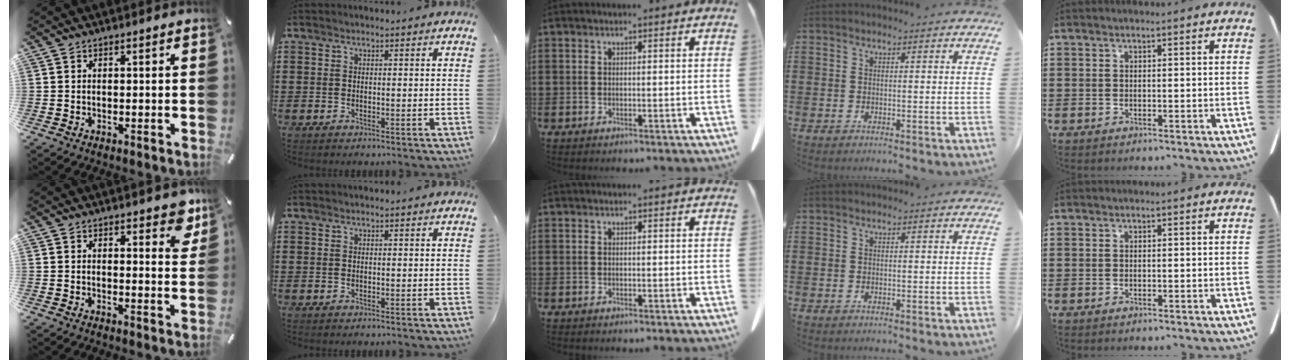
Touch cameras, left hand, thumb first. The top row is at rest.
{"thumb": {"total": 5.7, "force": [3.9, 2.5, 3.2], "torque": [-0.026, -0.028, 0.062]}}